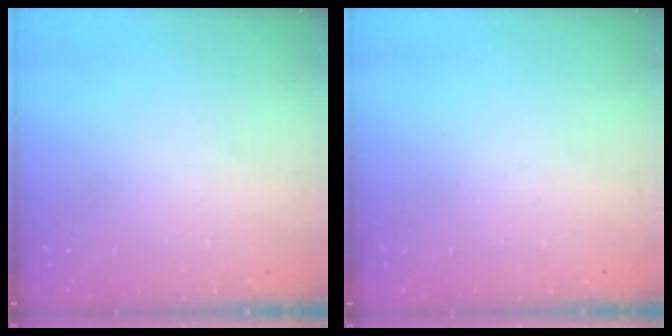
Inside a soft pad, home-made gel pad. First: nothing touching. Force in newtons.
{"total": 0.0}